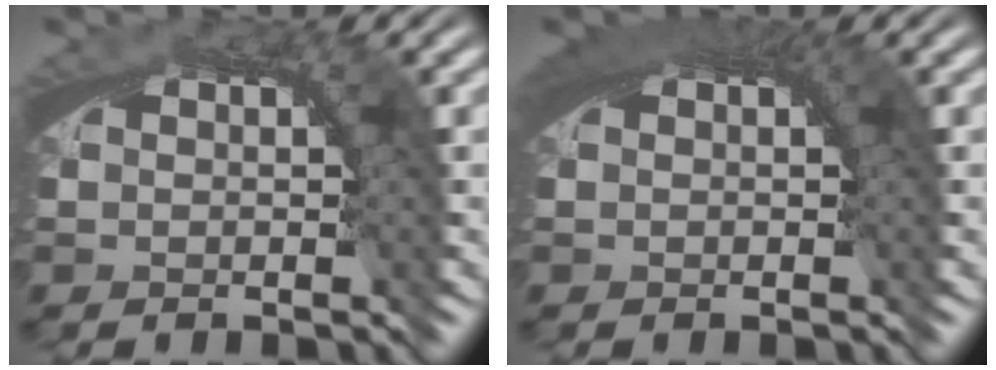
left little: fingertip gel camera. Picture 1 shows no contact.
{"total": 2.4, "force": [0.7, 1.4, 1.9], "torque": [-0.030, -0.003, 0.011]}